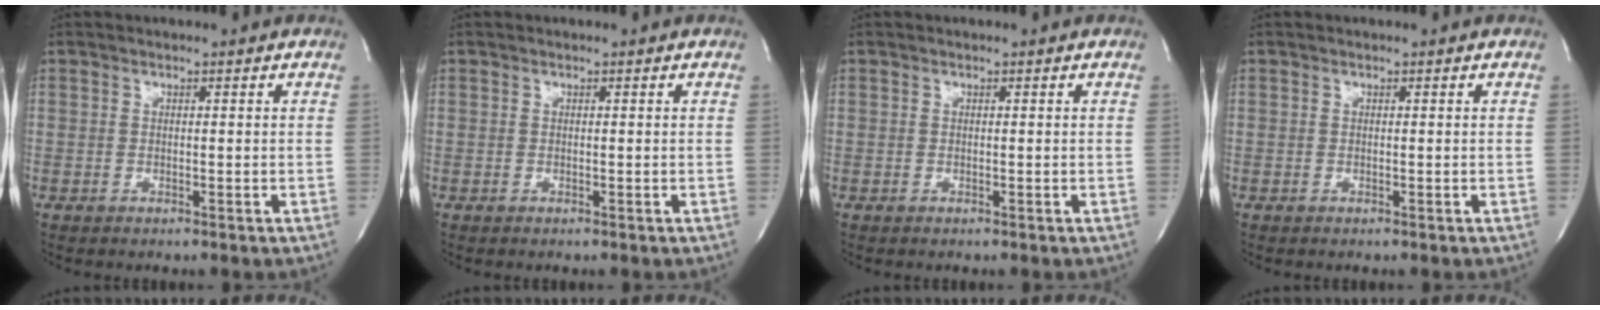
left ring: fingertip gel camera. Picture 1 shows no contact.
{"total": 0.0}
{"total": 0.0}
{"total": 0.0}